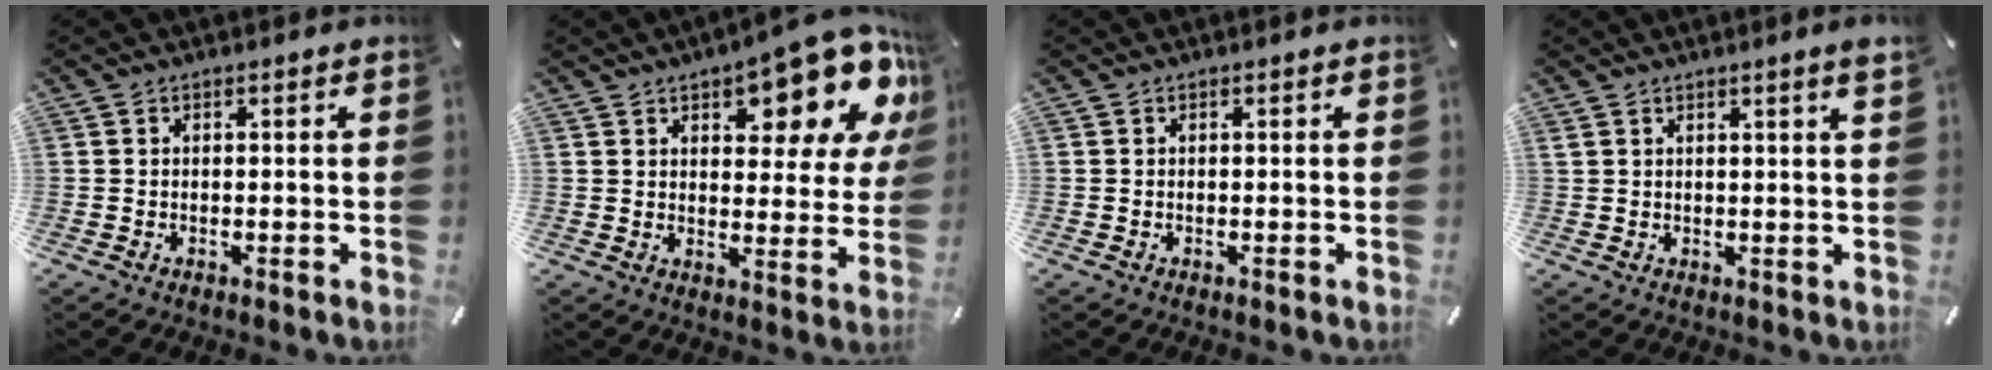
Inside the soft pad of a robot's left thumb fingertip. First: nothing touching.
{"total": 16.0, "force": [9.7, 6.8, 10.8], "torque": [-0.124, -0.073, 0.158]}
{"total": 0.0}
{"total": 2.5, "force": [1.5, -0.1, 1.9], "torque": [-0.038, -0.003, 0.027]}